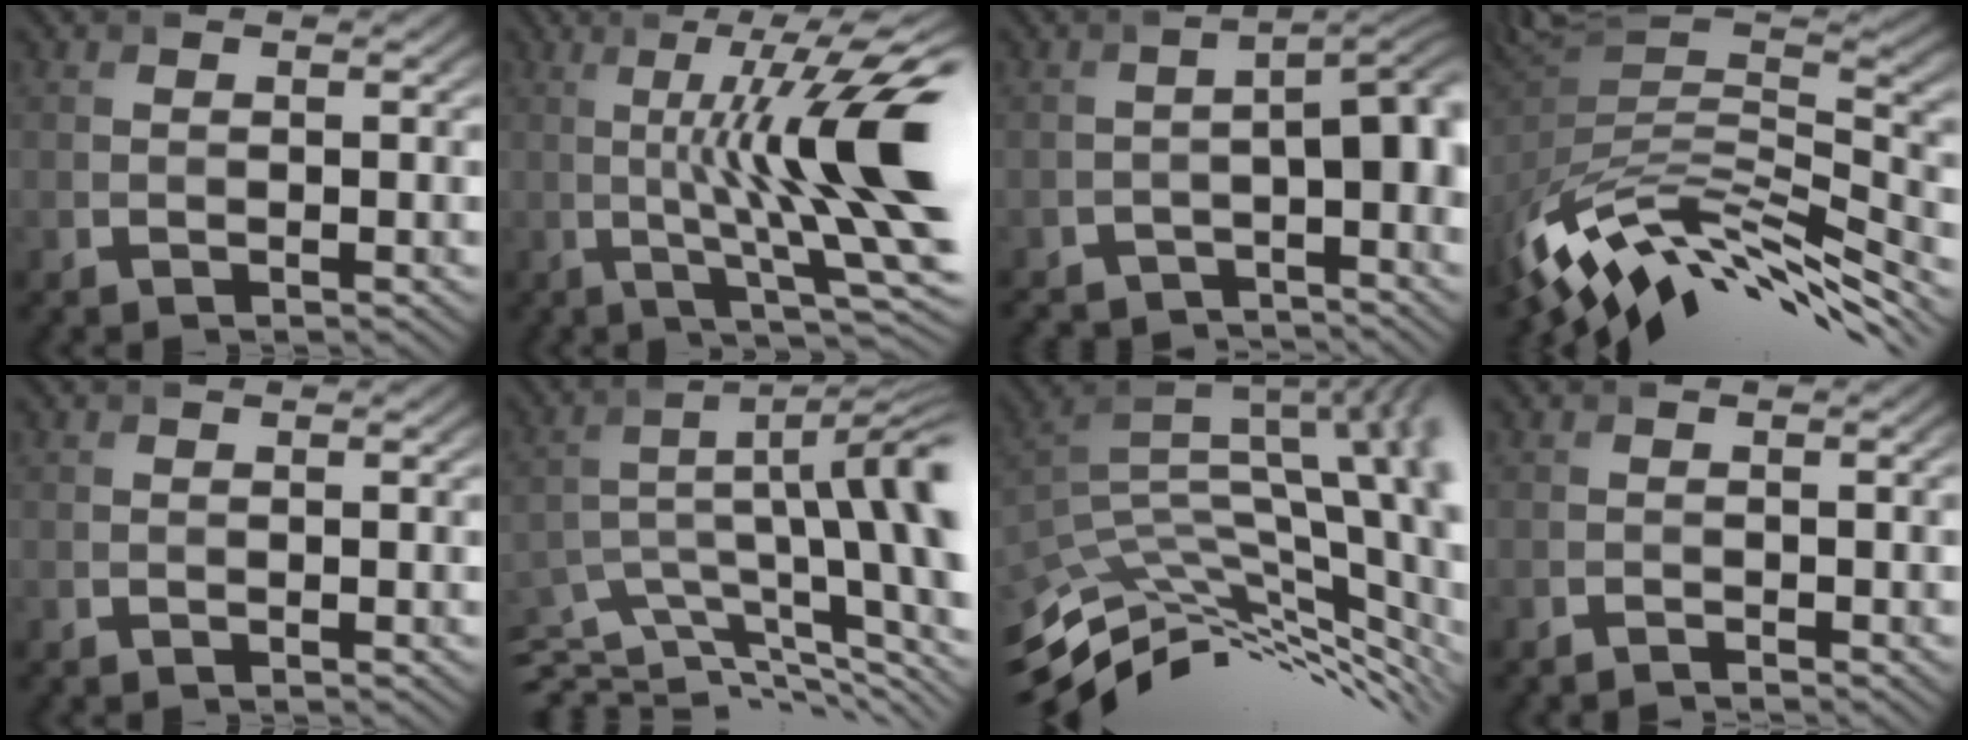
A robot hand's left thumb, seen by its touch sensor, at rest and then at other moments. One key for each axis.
{"total": 15.5, "fx": 0.8, "fy": 3.6, "fz": 15.0, "tx": -0.210, "ty": 0.010, "tz": 0.028}
{"total": 6.8, "fx": -4.3, "fy": 1.9, "fz": 4.9, "tx": -0.069, "ty": -0.009, "tz": -0.068}
{"total": 12.2, "fx": -6.0, "fy": 5.4, "fz": 9.2, "tx": -0.203, "ty": -0.001, "tz": -0.101}
{"total": 0.0}
{"total": 13.1, "fx": -6.1, "fy": 3.7, "fz": 11.0, "tx": -0.182, "ty": 0.007, "tz": -0.098}
{"total": 14.0, "fx": -4.8, "fy": 5.2, "fz": 12.0, "tx": -0.186, "ty": -0.001, "tz": -0.072}
{"total": 1.1, "fx": -1.0, "fy": 0.1, "fz": 0.4, "tx": 0.007, "ty": 0.003, "tz": -0.024}